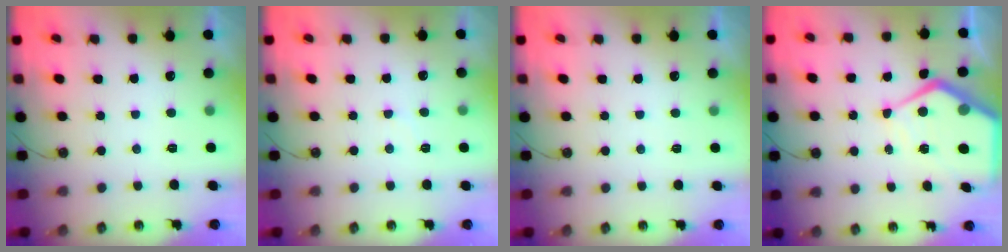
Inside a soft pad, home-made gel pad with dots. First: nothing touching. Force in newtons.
{"total": 5.6, "press": 5.5, "slide": 0.8}
{"total": 3.0, "press": 3.0, "slide": 0.3}
{"total": 10.9, "press": 10.8, "slide": 1.1}